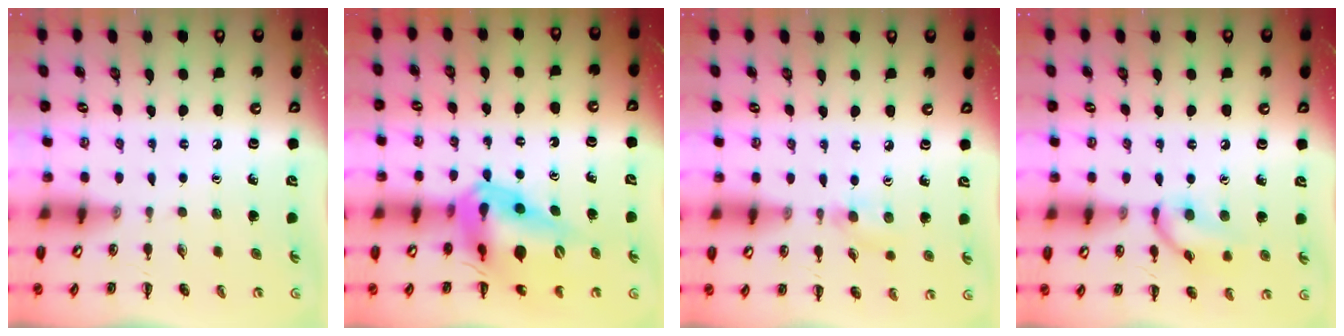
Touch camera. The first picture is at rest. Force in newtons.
{"total": 19.9, "press": 19.1, "slide": 5.5}
{"total": 5.4, "press": 5.0, "slide": 2.0}
{"total": 11.0, "press": 11.0, "slide": 0.6}